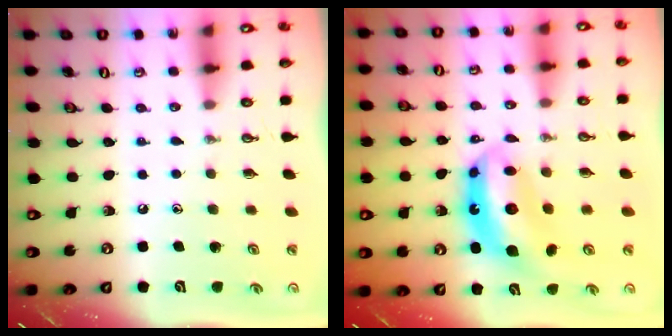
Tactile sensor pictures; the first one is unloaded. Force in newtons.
{"total": 11.2, "press": 11.1, "slide": 0.9}